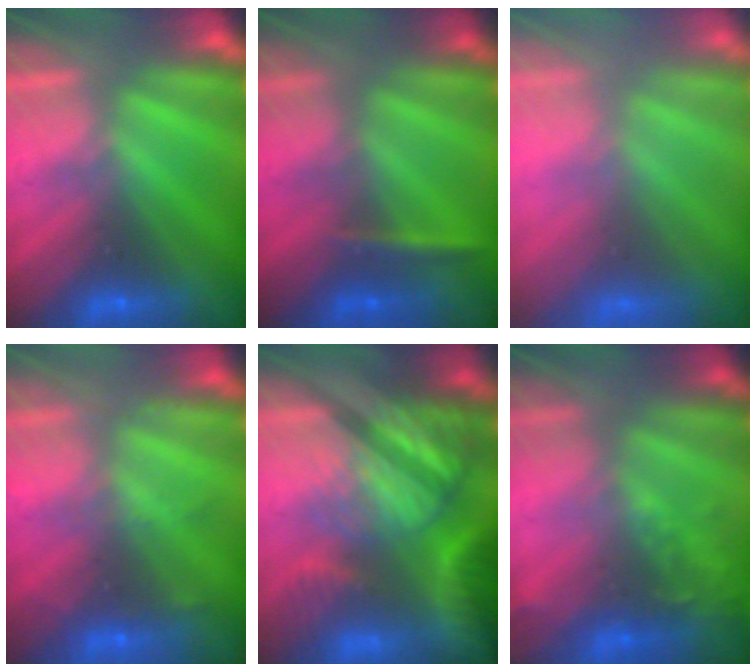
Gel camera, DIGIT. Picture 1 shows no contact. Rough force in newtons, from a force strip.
{"total": 2.4}
{"total": 9.6}
{"total": 2.3}
{"total": 7.1}
{"total": 2.1}